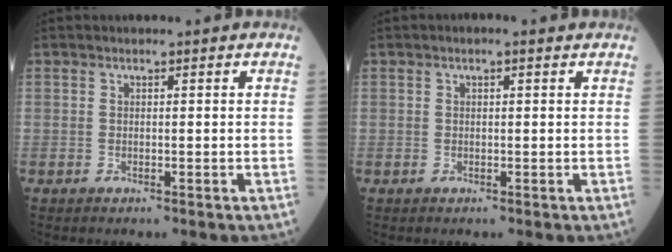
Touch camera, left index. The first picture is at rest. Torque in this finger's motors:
{"motor_torque": [0.58, -0.71, -0.02, 0.02]}